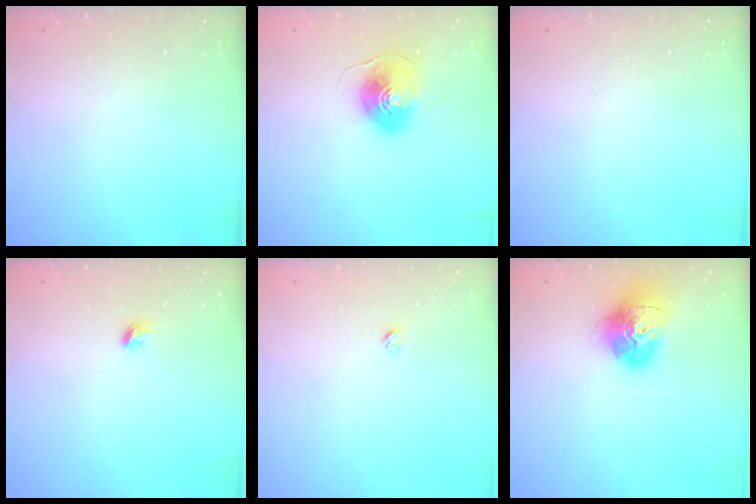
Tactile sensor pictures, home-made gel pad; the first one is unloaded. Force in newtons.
{"total": 8.3, "press": 8.3, "slide": 0.6}
{"total": 0.0}
{"total": 4.2, "press": 4.1, "slide": 1.0}
{"total": 1.9, "press": 1.9, "slide": 0.1}
{"total": 16.0, "press": 16.0, "slide": 1.5}